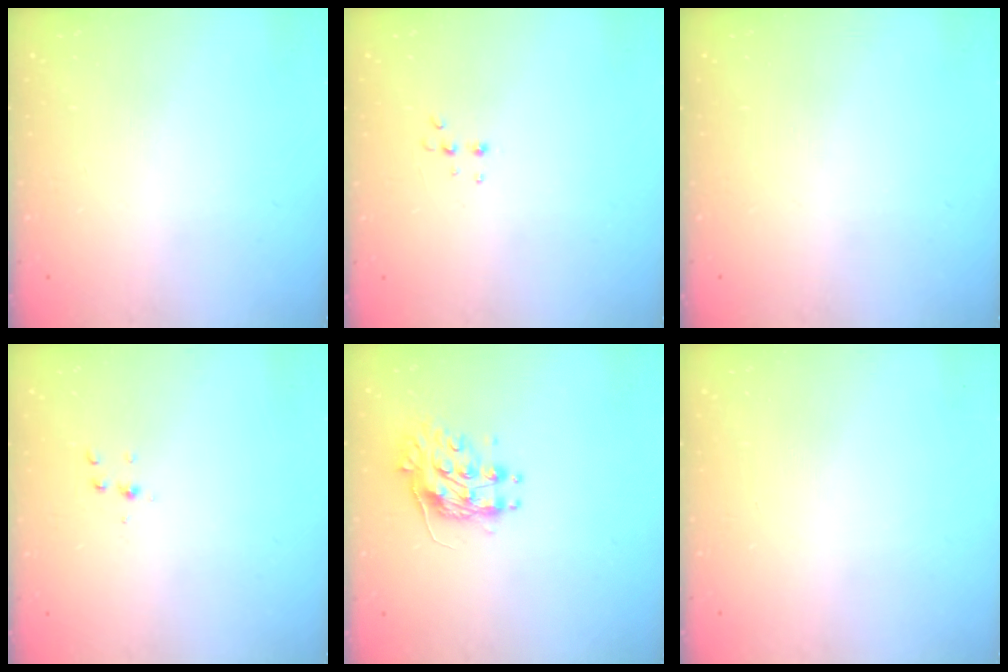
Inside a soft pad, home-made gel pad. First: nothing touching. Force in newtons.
{"total": 4.4, "press": 4.3, "slide": 1.0}
{"total": 0.0}
{"total": 4.4, "press": 4.3, "slide": 0.4}
{"total": 10.0, "press": 10.0, "slide": 0.0}
{"total": 0.0}